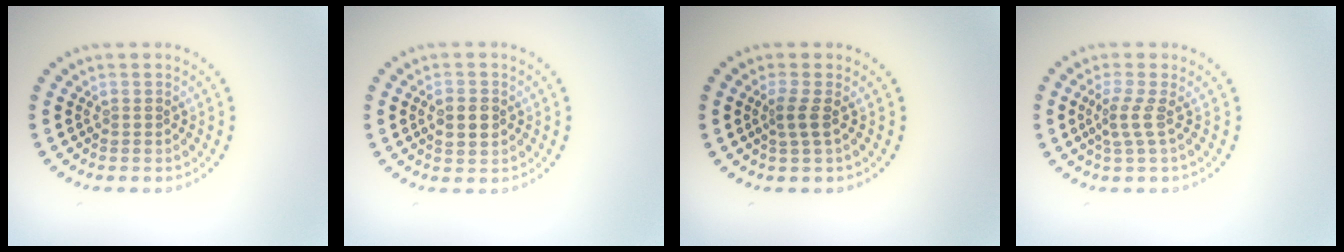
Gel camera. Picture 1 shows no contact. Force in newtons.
{"total": 2.4, "press": 2.4, "slide": 0.1}
{"total": 1.6, "press": 1.3, "slide": 1.0}
{"total": 2.1, "press": 1.4, "slide": 1.6}